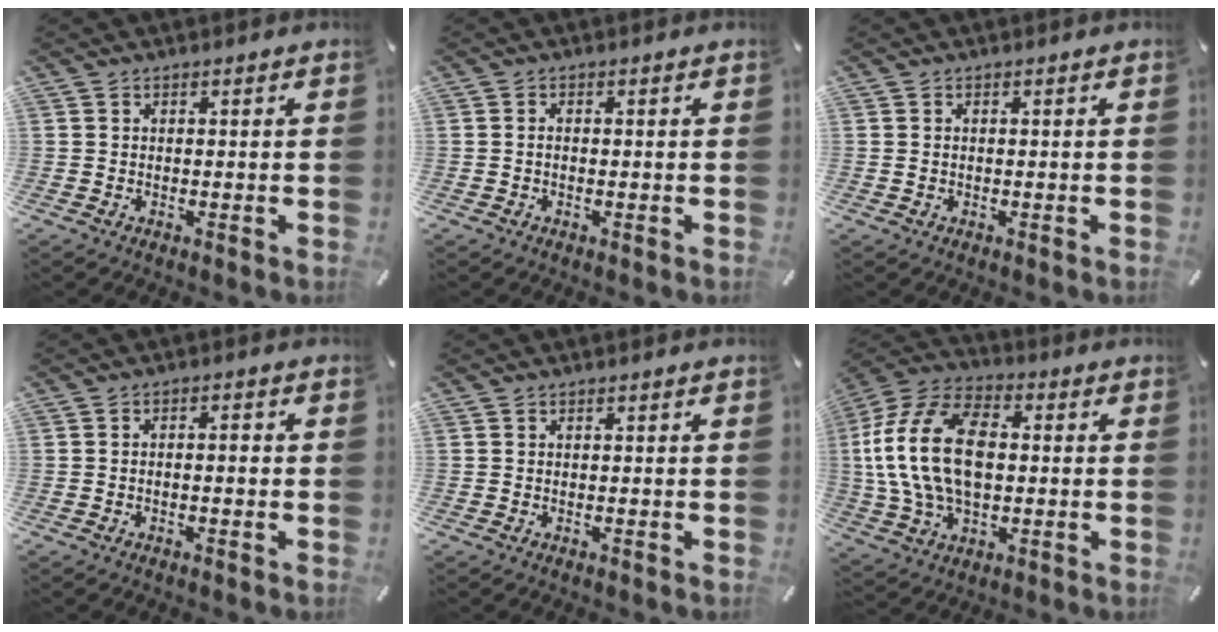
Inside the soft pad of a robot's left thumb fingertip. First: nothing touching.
{"total": 0.8, "force": [-0.3, 0.4, 0.6], "torque": [-0.011, 0.001, -0.006]}
{"total": 0.8, "force": [-0.1, 0.6, 0.5], "torque": [-0.011, 0.003, -0.003]}
{"total": 1.9, "force": [-0.5, 0.7, 1.7], "torque": [-0.032, 0.007, -0.011]}
{"total": 0.0}
{"total": 20.0, "force": [0.4, 13.4, 14.8], "torque": [-0.331, 0.012, 0.003]}